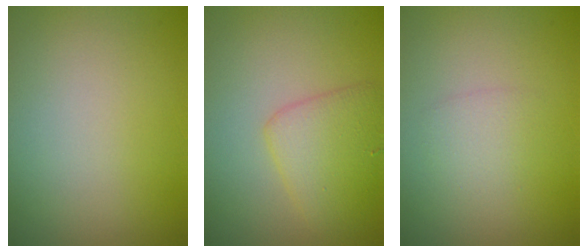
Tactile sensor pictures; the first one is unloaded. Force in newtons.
{"total": 3.5, "press": 3.5, "slide": 0.1}
{"total": 1.4, "press": 1.4, "slide": 0.1}